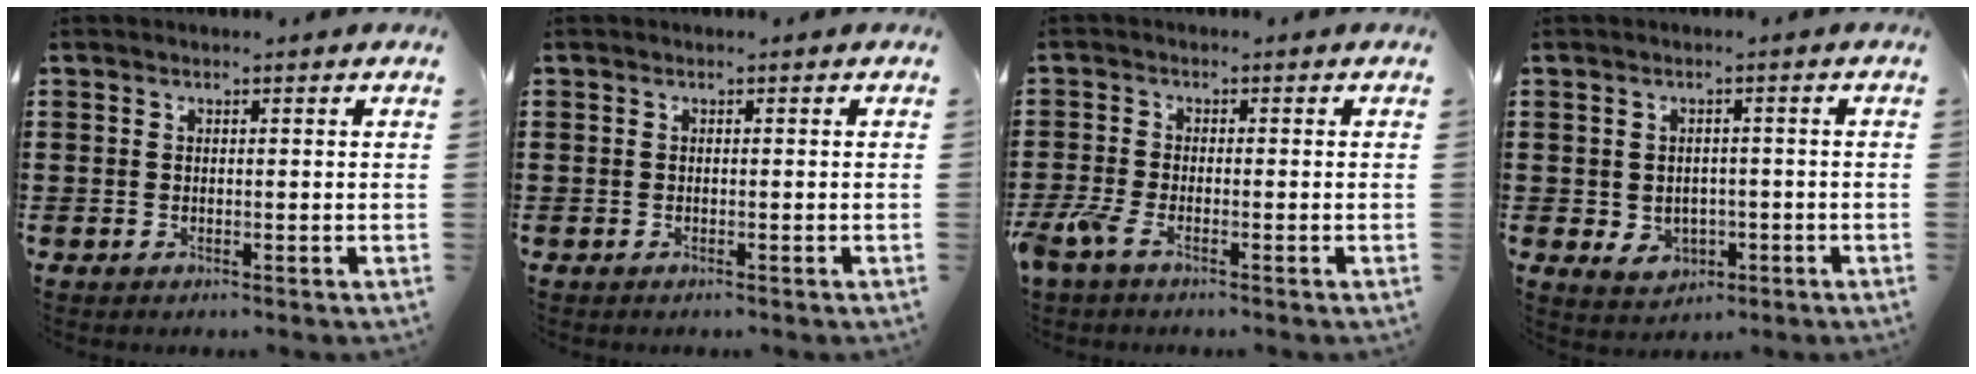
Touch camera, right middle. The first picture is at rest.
{"total": 0.0}
{"total": 3.0, "force": [-2.0, 0.9, 2.1], "torque": [-0.069, -0.011, -0.047]}
{"total": 2.4, "force": [-0.4, 2.1, 1.0], "torque": [-0.021, -0.001, -0.013]}